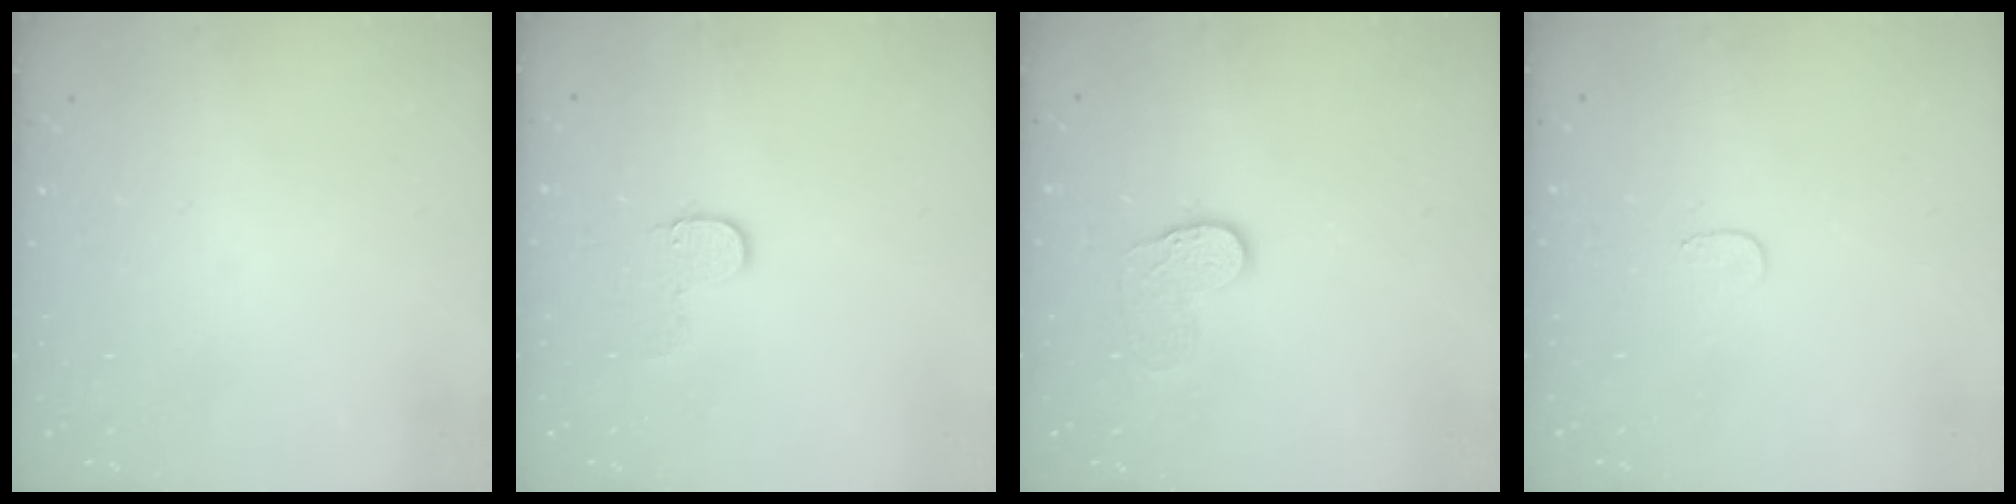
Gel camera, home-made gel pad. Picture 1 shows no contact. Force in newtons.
{"total": 5.2, "press": 5.1, "slide": 0.6}
{"total": 7.6, "press": 7.6, "slide": 0.4}
{"total": 3.4, "press": 3.4, "slide": 0.2}